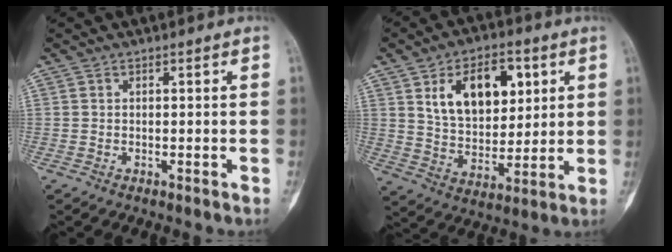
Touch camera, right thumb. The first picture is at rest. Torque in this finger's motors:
{"motor_torque": [-0.89, 1.93, 0.39, -0.15, 0.18]}